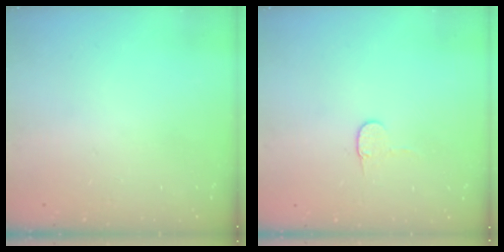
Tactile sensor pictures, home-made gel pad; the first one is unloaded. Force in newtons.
{"total": 3.2, "press": 3.2, "slide": 0.3}